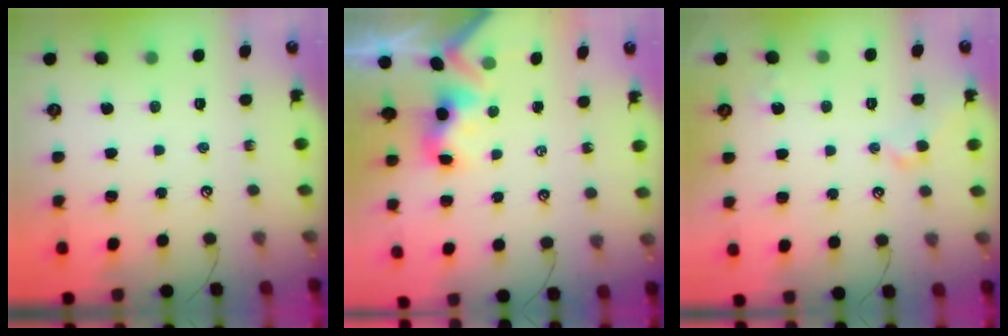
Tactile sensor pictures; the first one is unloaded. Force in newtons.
{"total": 3.7, "press": 3.7, "slide": 0.3}
{"total": 3.0, "press": 2.9, "slide": 0.7}